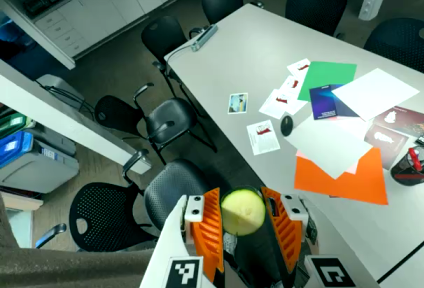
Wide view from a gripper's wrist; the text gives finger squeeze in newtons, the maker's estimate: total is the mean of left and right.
{"total": 11.4, "left": 11.4, "right": 11.3}